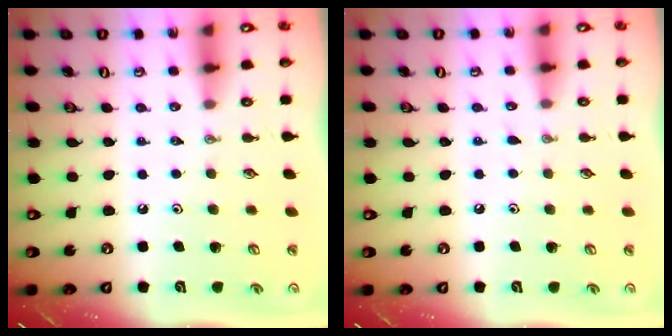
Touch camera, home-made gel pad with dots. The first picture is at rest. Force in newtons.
{"total": 2.4, "press": 2.4, "slide": 0.4}